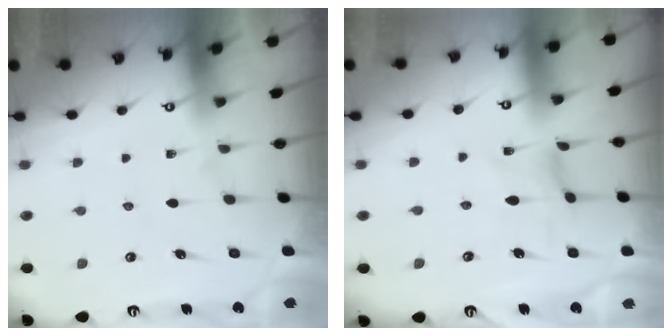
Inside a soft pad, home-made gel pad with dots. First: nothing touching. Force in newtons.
{"total": 0.0}